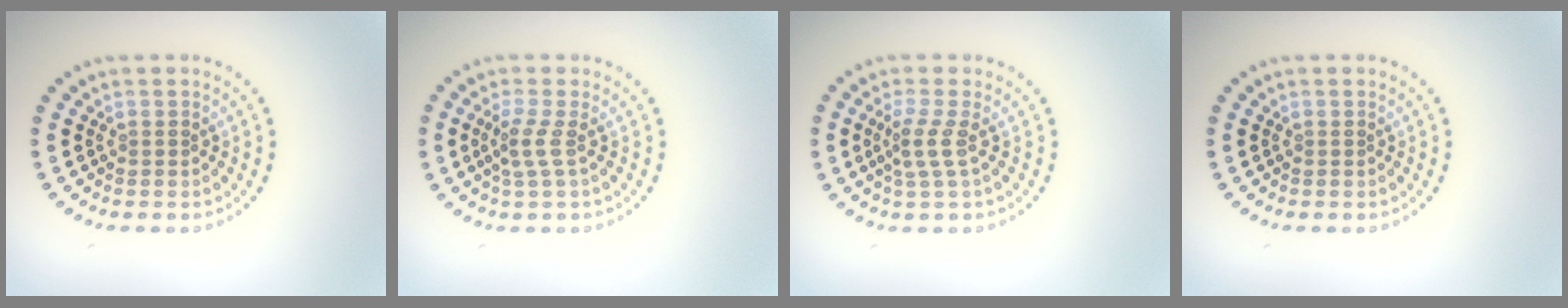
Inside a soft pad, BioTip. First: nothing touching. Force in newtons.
{"total": 1.8, "press": 1.3, "slide": 1.3}
{"total": 2.2, "press": 1.5, "slide": 1.6}
{"total": 0.0}